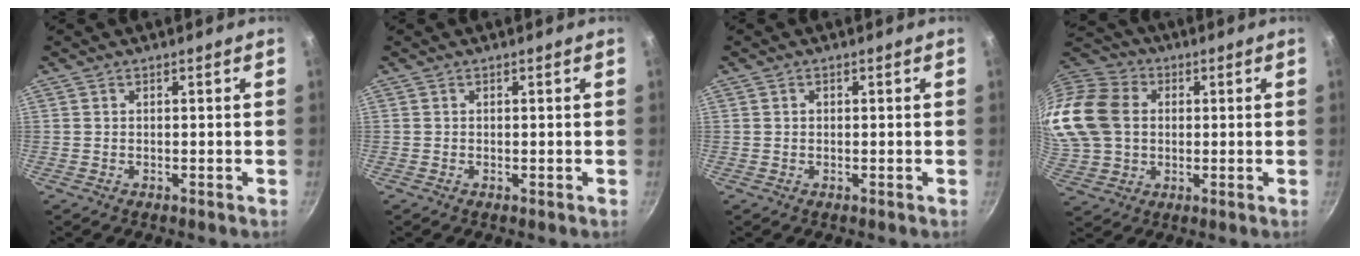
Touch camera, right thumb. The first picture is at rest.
{"total": 0.0}
{"total": 0.8, "force": [0.1, 0.7, 0.4], "torque": [-0.004, 0.004, 0.002]}
{"total": 21.6, "force": [2.5, 17.4, 12.5], "torque": [-0.265, 0.028, 0.042]}